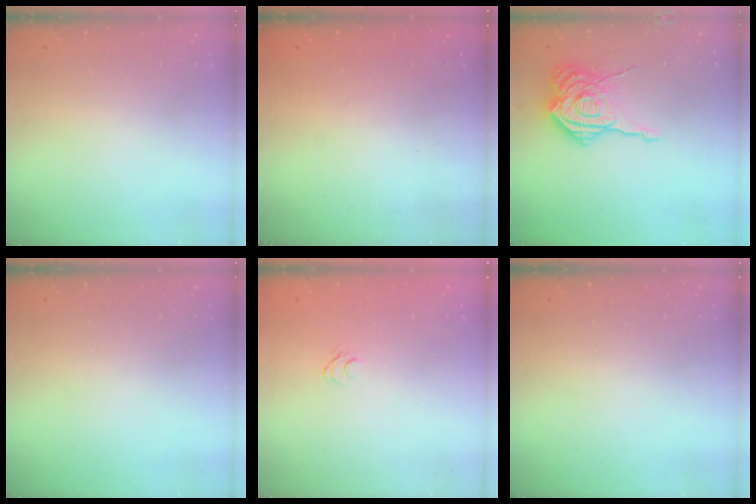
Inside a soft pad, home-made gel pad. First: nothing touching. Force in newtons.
{"total": 2.4, "press": 2.3, "slide": 0.8}
{"total": 17.6, "press": 17.5, "slide": 2.0}
{"total": 0.0}
{"total": 7.4, "press": 7.3, "slide": 1.2}
{"total": 0.0}